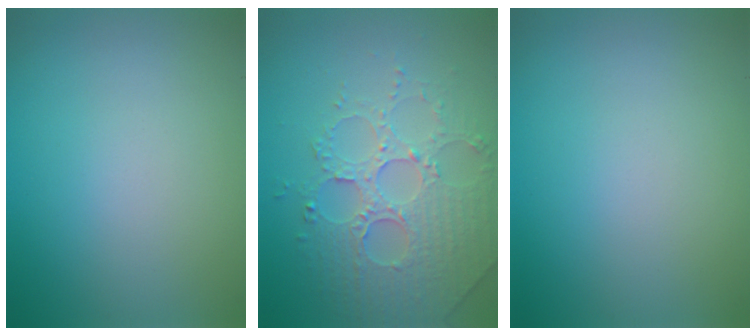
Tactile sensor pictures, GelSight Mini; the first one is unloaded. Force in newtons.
{"total": 4.2, "press": 4.0, "slide": 1.3}
{"total": 0.0}